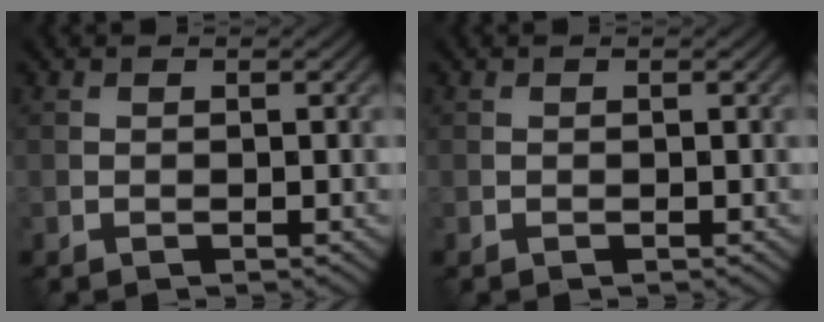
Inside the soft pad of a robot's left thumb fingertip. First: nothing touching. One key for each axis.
{"total": 0.0}